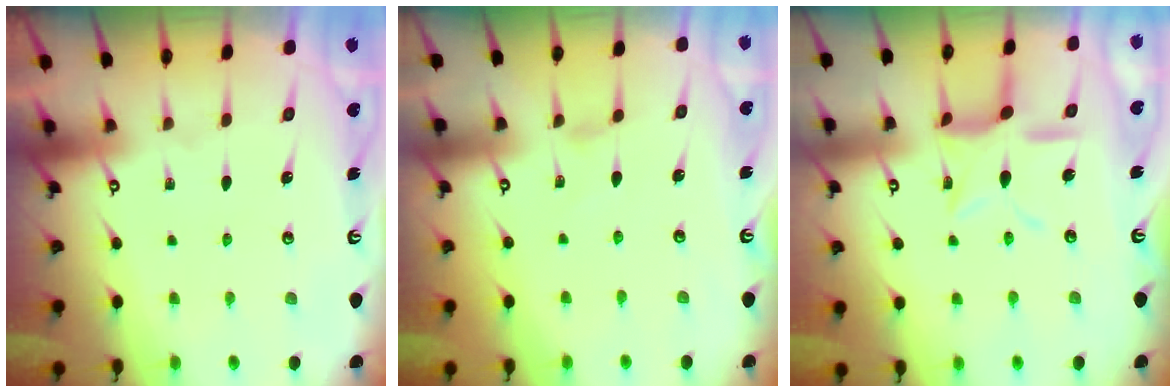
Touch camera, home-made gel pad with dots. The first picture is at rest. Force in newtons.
{"total": 0.0}
{"total": 11.7, "press": 11.7, "slide": 0.9}